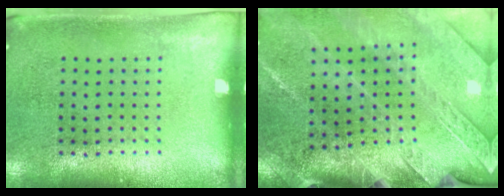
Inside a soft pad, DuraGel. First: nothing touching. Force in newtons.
{"total": 2.8, "press": 2.8, "slide": 0.7}